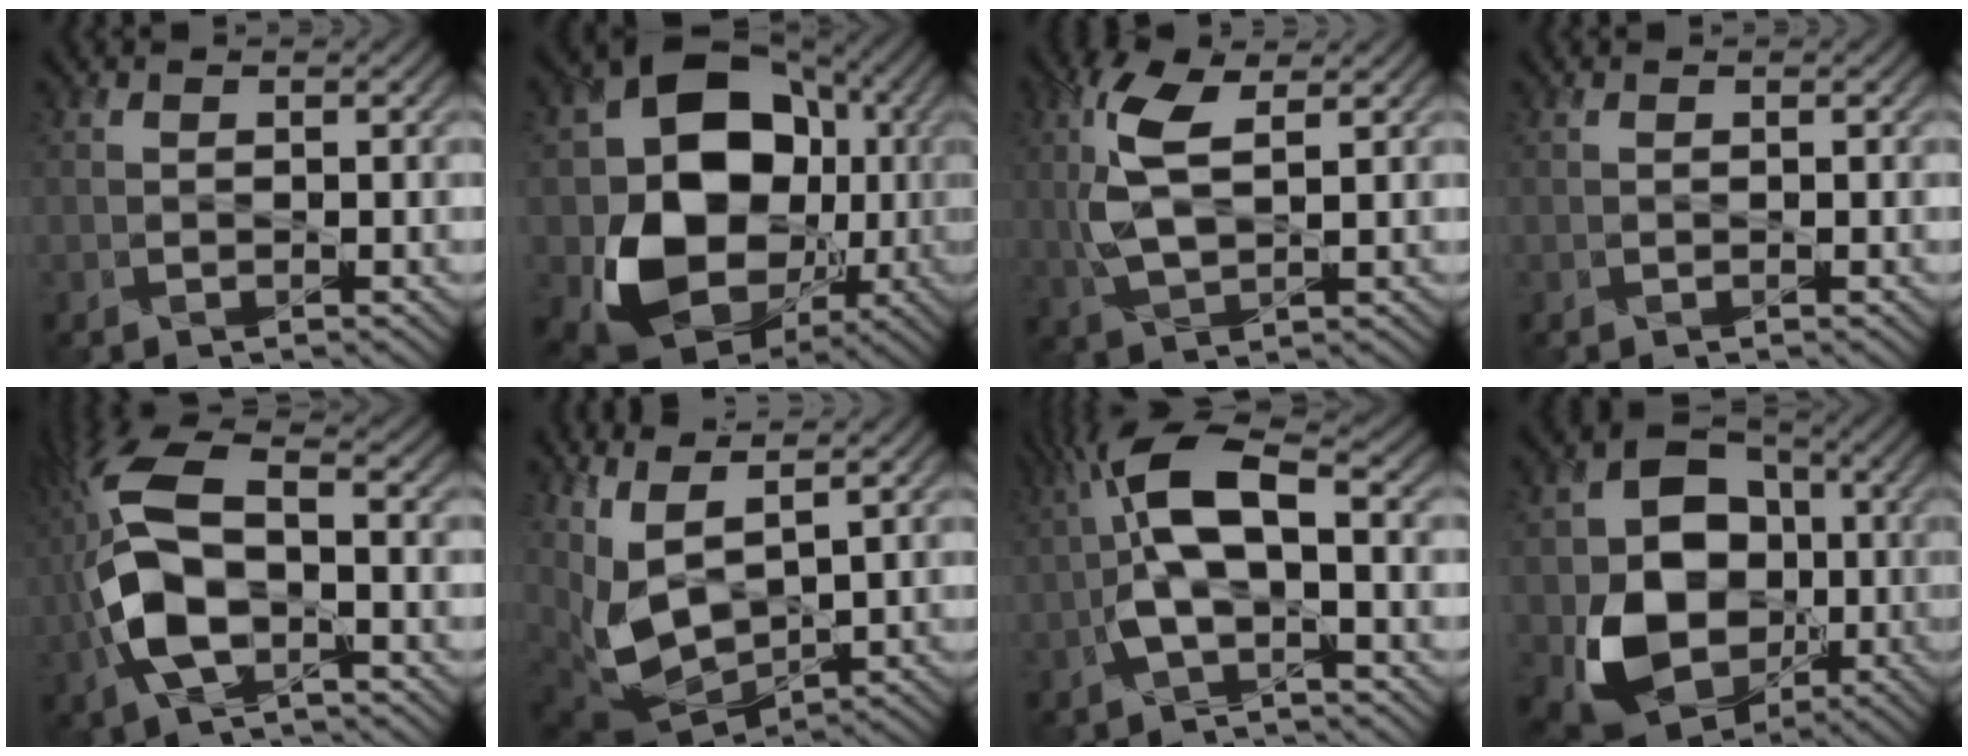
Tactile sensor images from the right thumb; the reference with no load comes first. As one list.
[{"total": 17.3, "force": [-1.3, 13.9, 10.3], "torque": [-0.190, -0.041, -0.015]}, {"total": 7.8, "force": [2.0, 3.5, 6.7], "torque": [-0.166, 0.007, 0.035]}, {"total": 0.0}, {"total": 12.5, "force": [-1.6, 6.1, 10.8], "torque": [-0.267, 0.009, -0.043]}, {"total": 9.8, "force": [3.5, 4.0, 8.2], "torque": [-0.208, -0.011, 0.082]}, {"total": 9.1, "force": [-0.6, 3.4, 8.4], "torque": [-0.177, 0.023, -0.023]}, {"total": 14.6, "force": [-2.5, 11.8, 8.2], "torque": [-0.160, -0.032, -0.045]}]